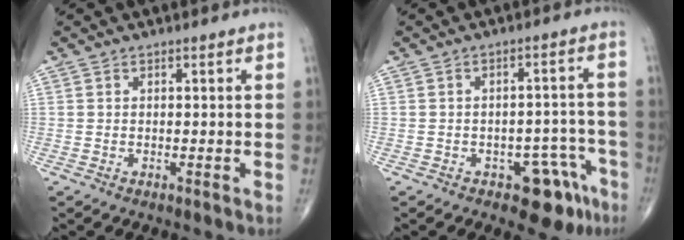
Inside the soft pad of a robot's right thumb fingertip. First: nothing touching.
{"total": 8.4, "force": [-4.9, 4.5, 5.2], "torque": [-0.027, 0.039, -0.057]}